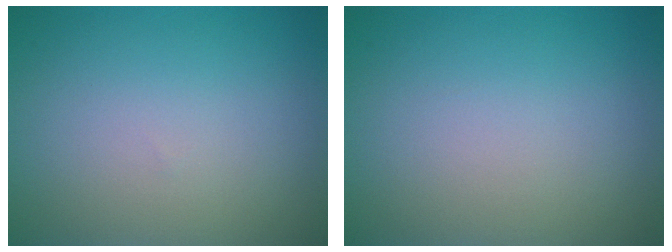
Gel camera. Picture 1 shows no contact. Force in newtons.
{"total": 0.0}